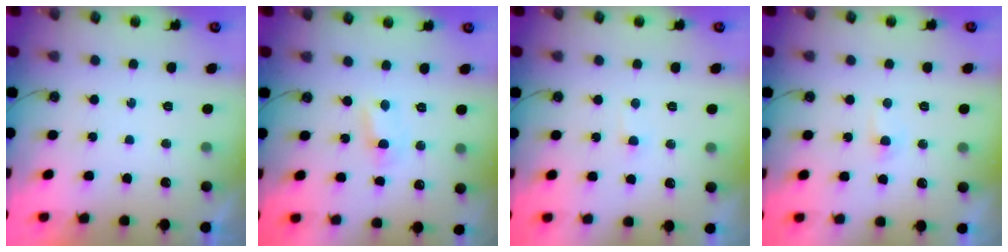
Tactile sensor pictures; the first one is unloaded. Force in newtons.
{"total": 2.8, "press": 2.8, "slide": 0.3}
{"total": 1.4, "press": 1.4, "slide": 0.3}
{"total": 2.5, "press": 2.5, "slide": 0.4}